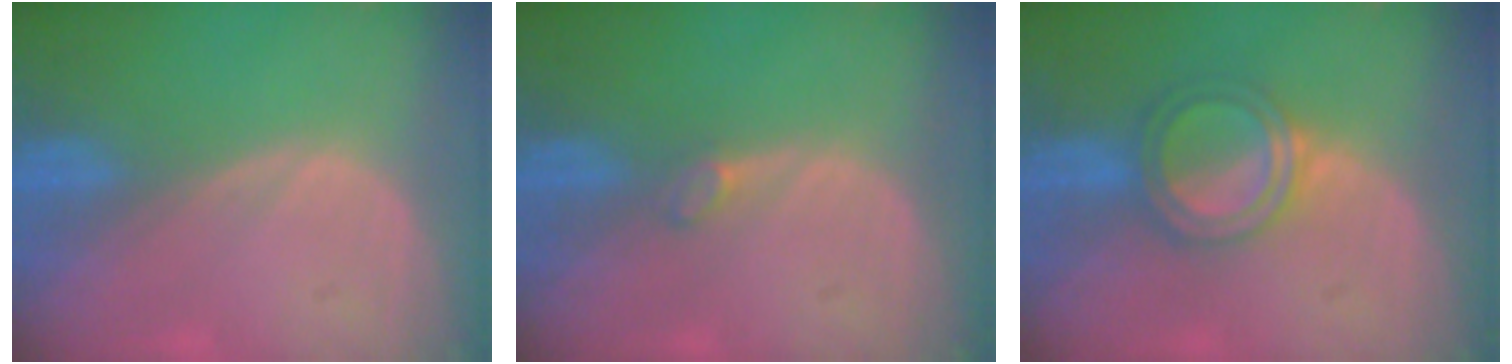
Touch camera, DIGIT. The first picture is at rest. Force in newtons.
{"total": 1.2, "press": 1.1, "slide": 0.2}
{"total": 5.0, "press": 5.0, "slide": 0.7}